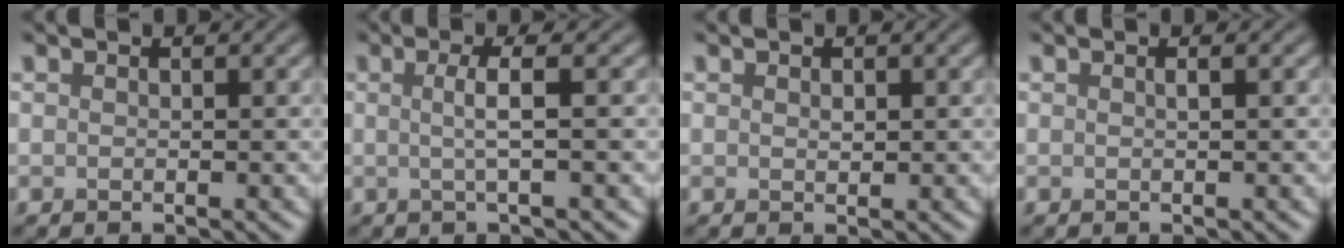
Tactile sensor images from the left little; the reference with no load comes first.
{"total": 2.6, "force": [0.1, 0.6, 2.5], "torque": [-0.043, 0.002, -0.004]}
{"total": 0.6, "force": [0.2, 0.4, 0.4], "torque": [-0.007, 0.000, 0.003]}
{"total": 0.7, "force": [0.2, 0.2, 0.7], "torque": [-0.008, 0.005, 0.000]}